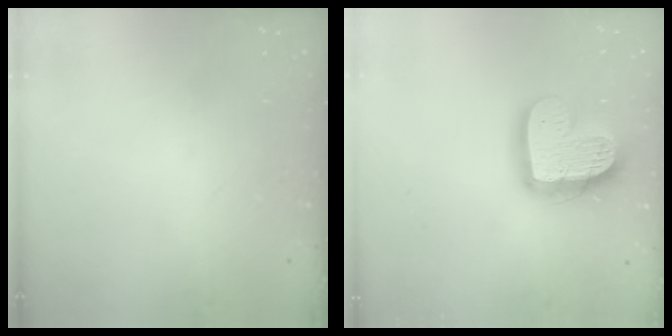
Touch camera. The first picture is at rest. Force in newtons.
{"total": 17.7, "press": 17.6, "slide": 1.6}